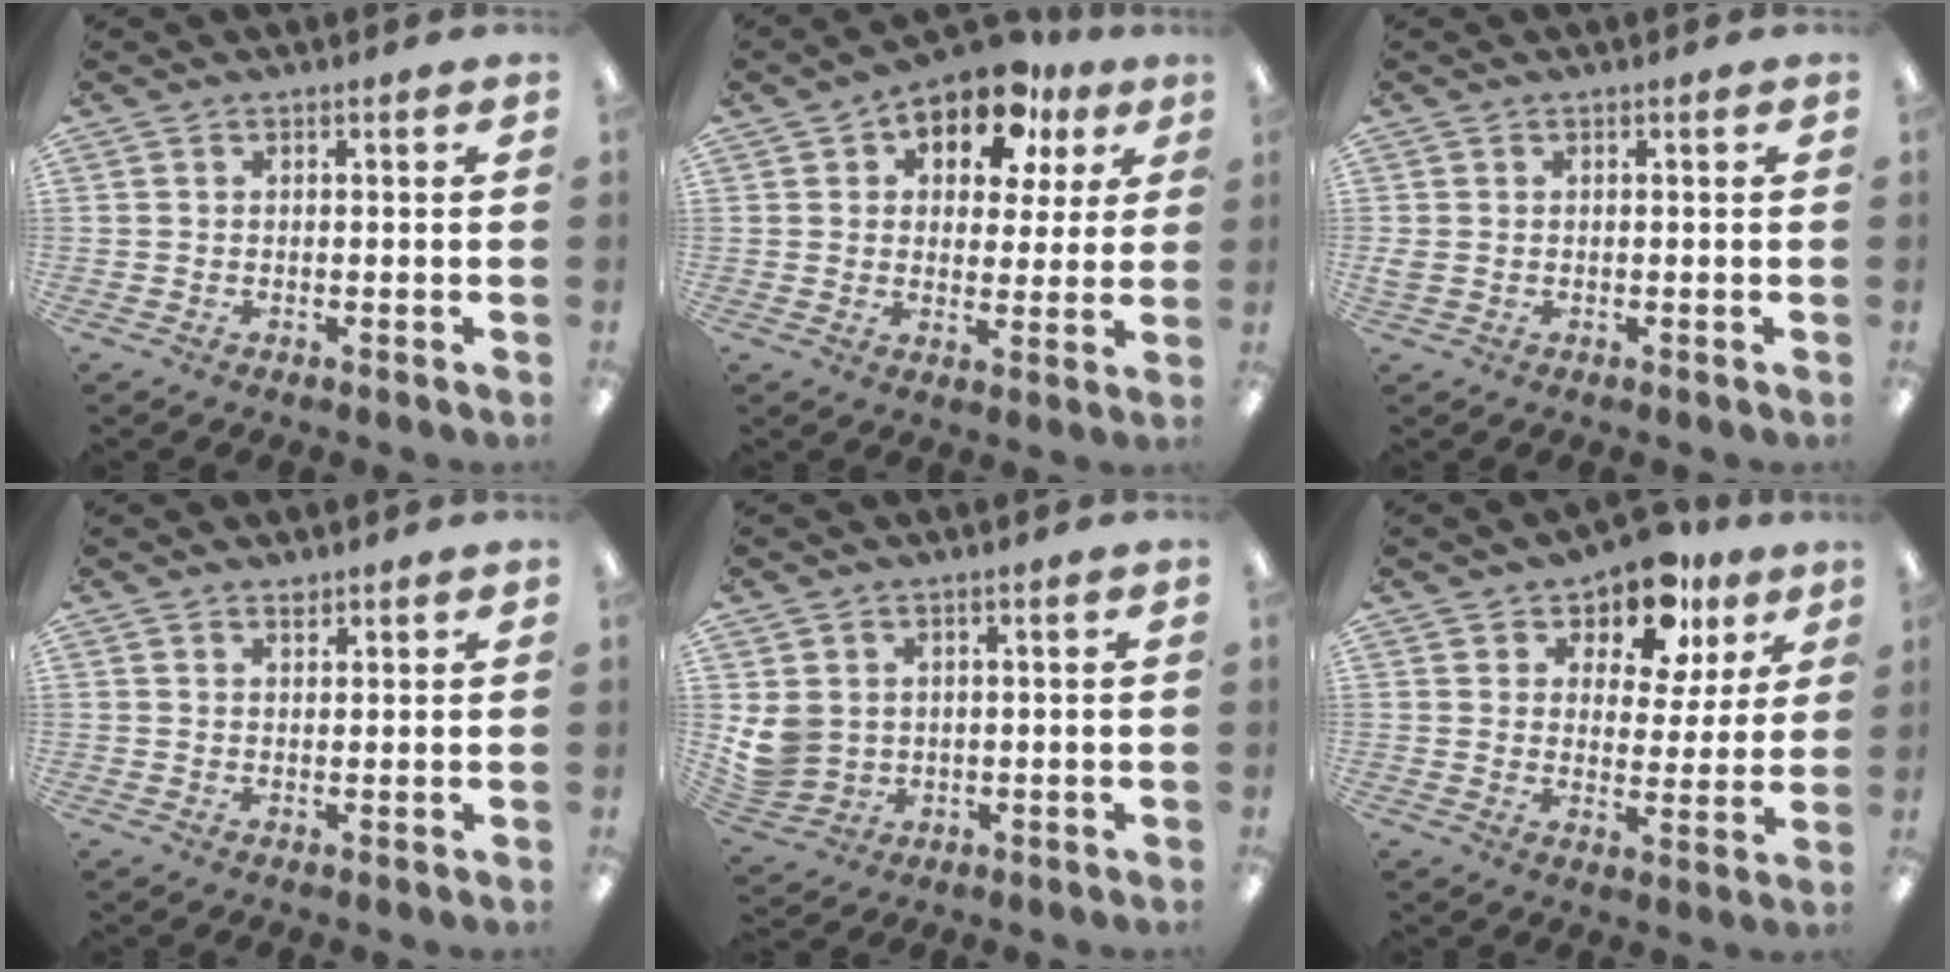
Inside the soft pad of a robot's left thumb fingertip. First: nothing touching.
{"total": 11.8, "force": [7.8, 6.2, 6.2], "torque": [-0.093, -0.039, 0.136]}
{"total": 1.2, "force": [0.1, 0.9, 0.8], "torque": [-0.016, 0.003, 0.002]}
{"total": 1.5, "force": [1.4, 0.4, 0.3], "torque": [0.001, -0.006, 0.026]}
{"total": 6.1, "force": [1.7, 5.5, 2.2], "torque": [-0.057, -0.002, 0.037]}
{"total": 11.0, "force": [8.4, 5.4, 4.6], "torque": [-0.079, -0.047, 0.153]}